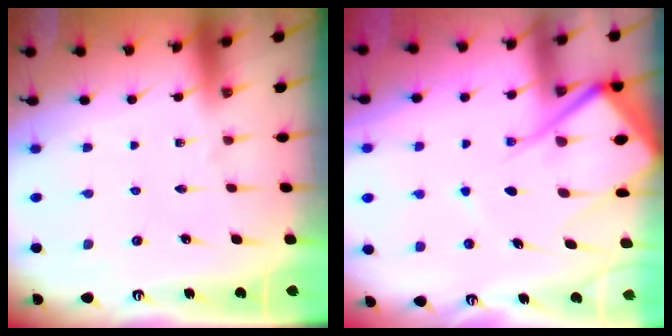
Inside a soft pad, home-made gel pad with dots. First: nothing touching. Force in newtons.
{"total": 13.9, "press": 13.8, "slide": 1.7}